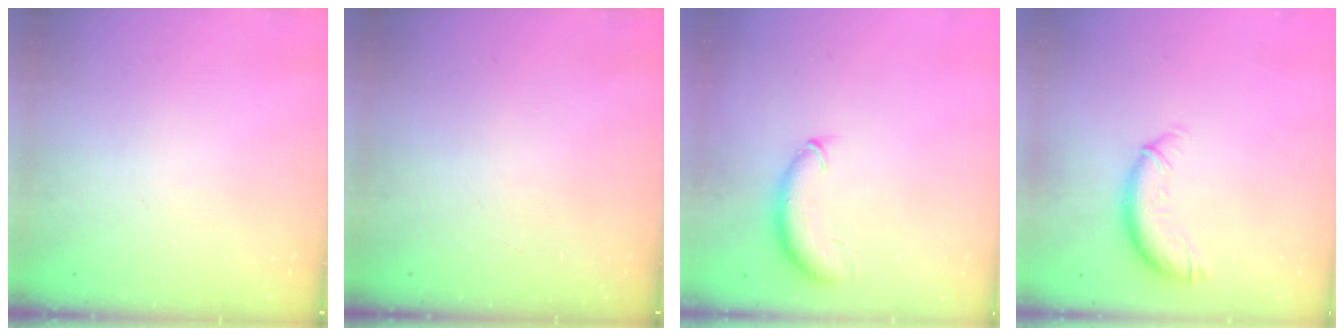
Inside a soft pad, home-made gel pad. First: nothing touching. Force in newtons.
{"total": 0.0}
{"total": 8.7, "press": 8.6, "slide": 1.6}
{"total": 10.3, "press": 10.3, "slide": 0.8}